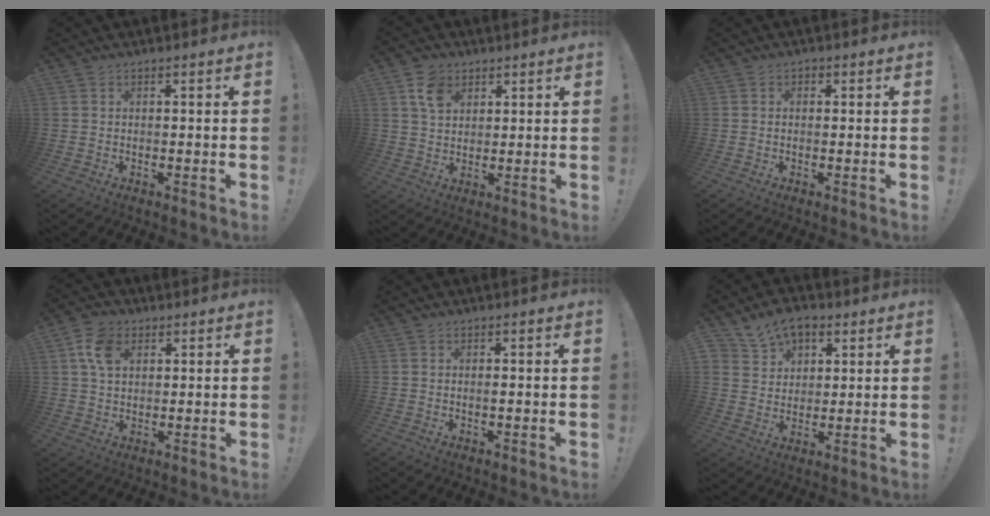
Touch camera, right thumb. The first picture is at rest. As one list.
[{"total": 7.2, "force": [3.9, 5.1, 3.3], "torque": [-0.049, -0.010, 0.074]}, {"total": 0.9, "force": [-0.3, 0.8, 0.3], "torque": [0.001, 0.001, -0.007]}, {"total": 8.4, "force": [3.2, 5.8, 5.2], "torque": [-0.093, 0.002, 0.061]}, {"total": 0.6, "force": [-0.2, 0.0, 0.5], "torque": [-0.004, -0.004, -0.005]}, {"total": 8.7, "force": [5.6, 6.0, 2.9], "torque": [-0.050, -0.028, 0.110]}]